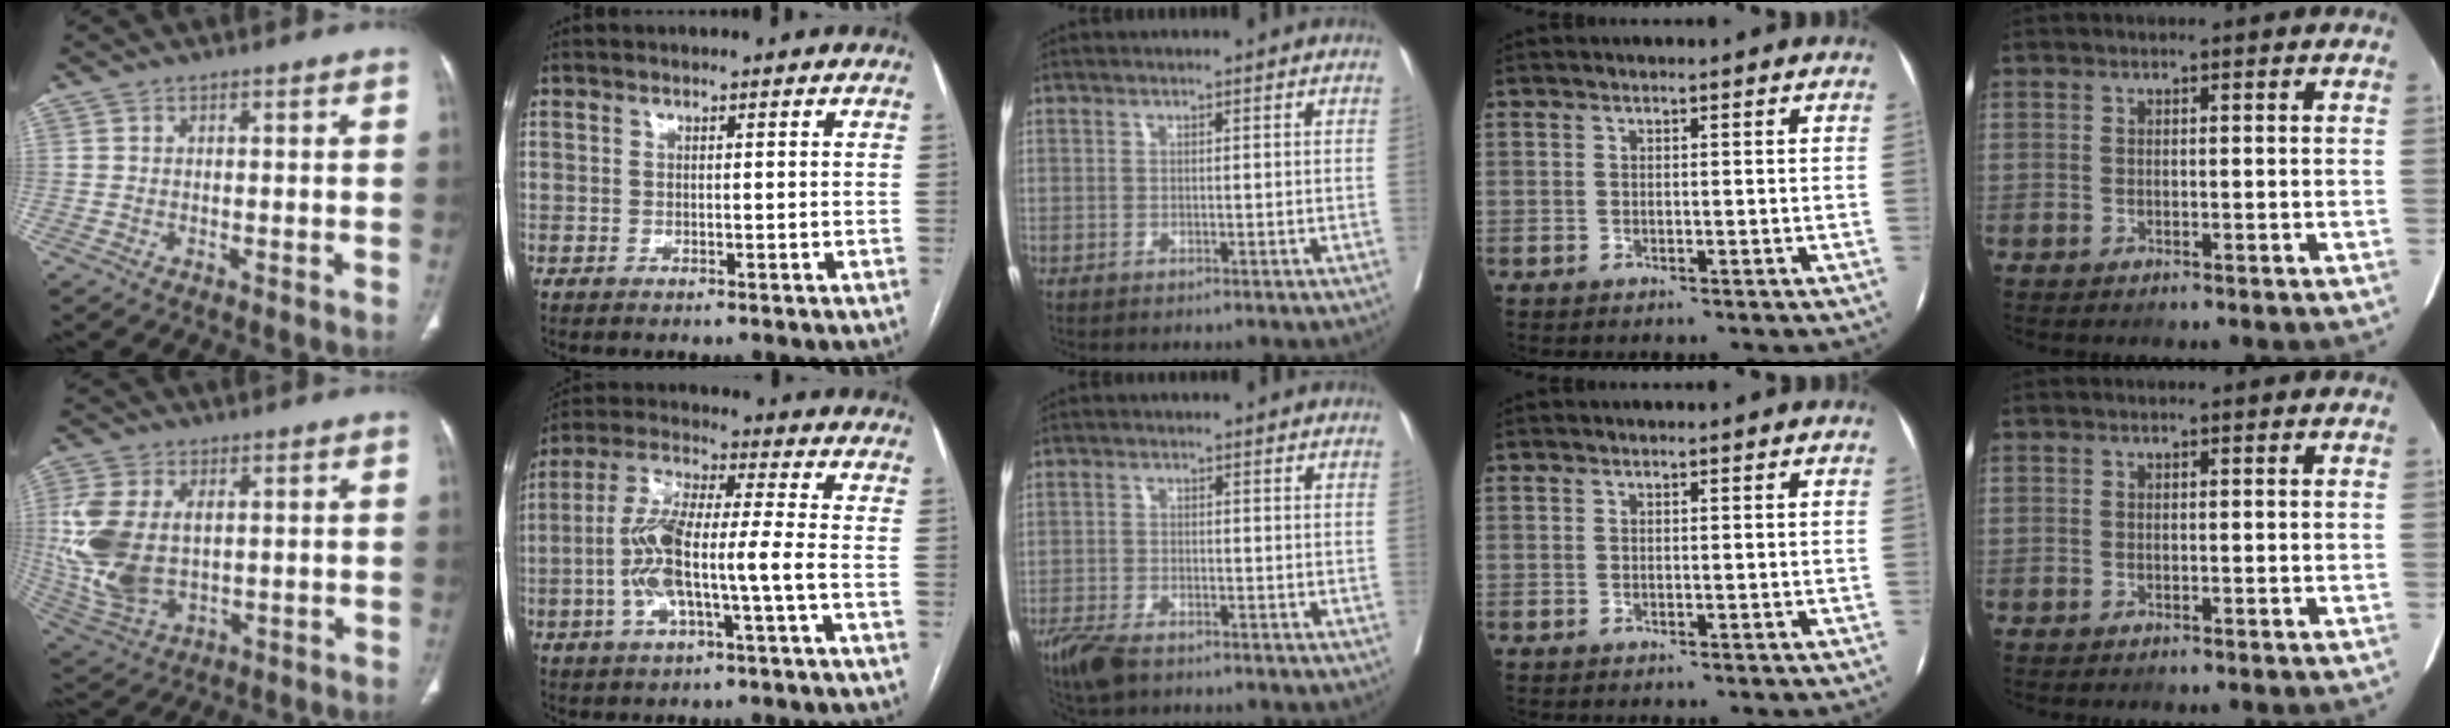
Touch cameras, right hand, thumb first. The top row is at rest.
{"thumb": {"total": 15.4, "force": [1.6, 9.6, 11.9], "torque": [-0.263, -0.006, 0.047]}, "index": {"total": 10.9, "force": [-2.6, 1.1, 10.5], "torque": [-0.217, 0.017, -0.053]}, "middle": {"total": 5.3, "force": [-4.0, 1.7, 2.9], "torque": [-0.055, -0.010, -0.071]}}